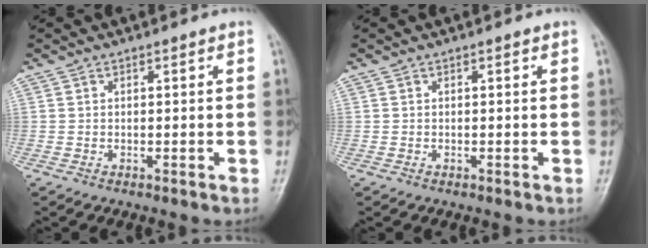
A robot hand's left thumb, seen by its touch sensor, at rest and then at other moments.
{"total": 0.0}